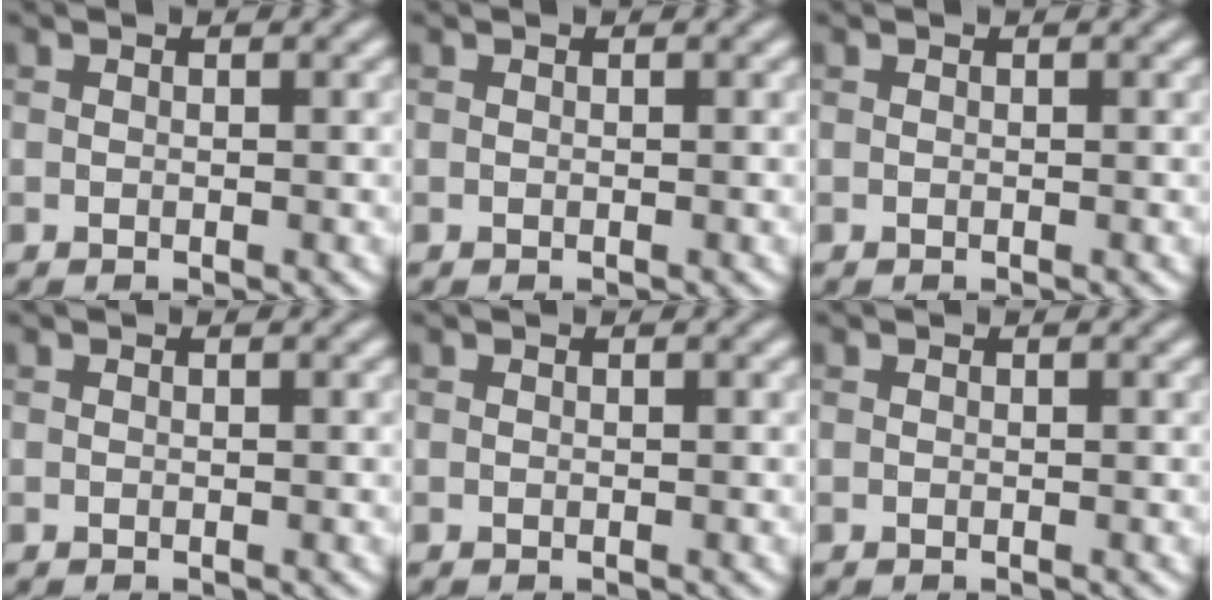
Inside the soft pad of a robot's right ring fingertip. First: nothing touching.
{"total": 0.0}
{"total": 0.0}
{"total": 0.0}
{"total": 0.0}
{"total": 0.0}